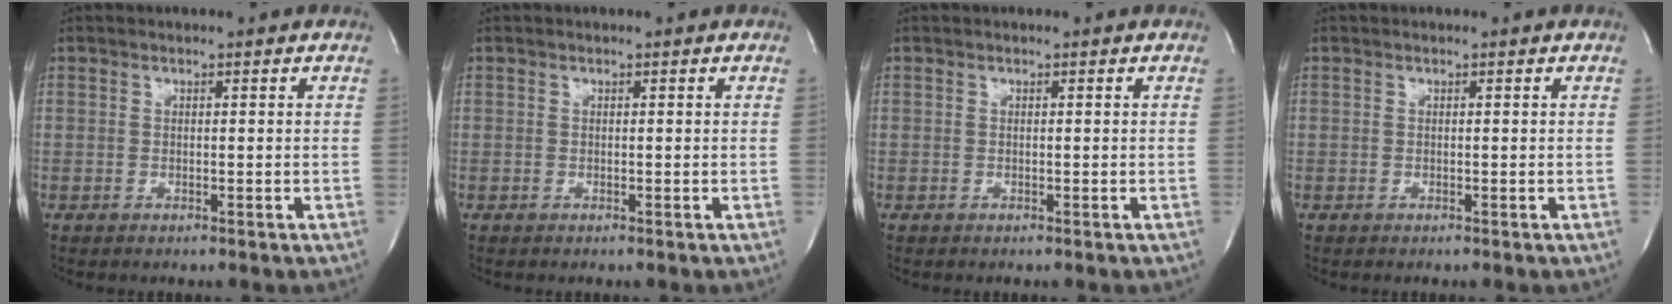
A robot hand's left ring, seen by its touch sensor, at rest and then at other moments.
{"total": 0.0}
{"total": 0.0}
{"total": 0.0}